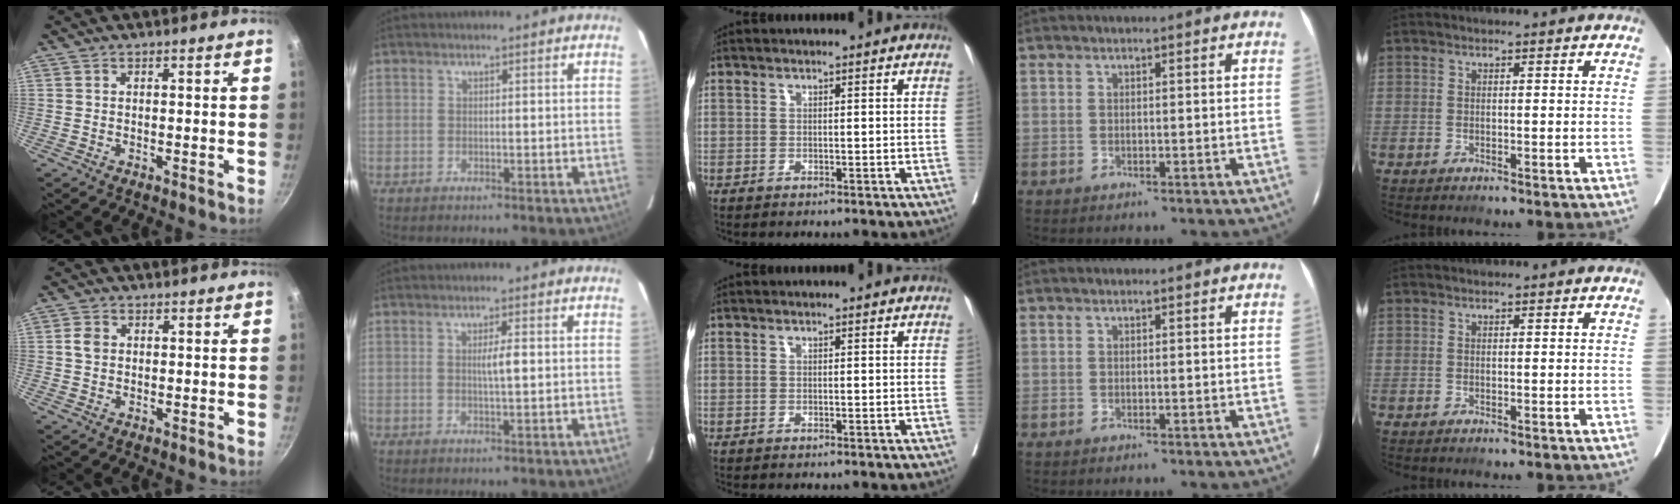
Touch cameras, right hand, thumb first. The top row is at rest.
{"thumb": {"total": 2.5, "force": [0.3, 2.0, 1.5], "torque": [-0.026, 0.003, 0.003]}, "index": {"total": 2.2, "force": [0.2, 0.0, 2.2], "torque": [-0.039, 0.000, 0.003]}}